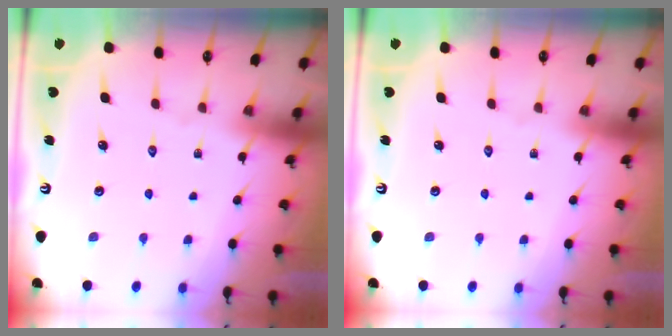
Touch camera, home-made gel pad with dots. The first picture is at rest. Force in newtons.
{"total": 0.0}